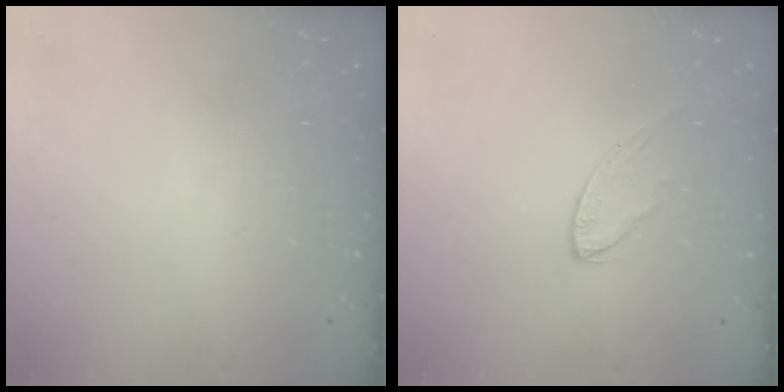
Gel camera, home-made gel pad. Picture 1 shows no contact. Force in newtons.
{"total": 6.1, "press": 6.0, "slide": 0.6}